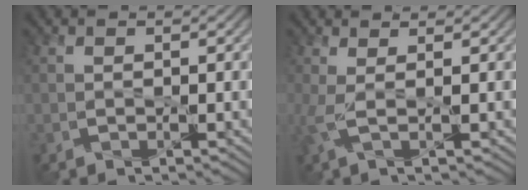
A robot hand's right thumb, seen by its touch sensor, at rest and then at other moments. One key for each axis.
{"total": 2.9, "fx": 0.5, "fy": 0.7, "fz": 2.7, "tx": -0.063, "ty": 0.006, "tz": 0.004}